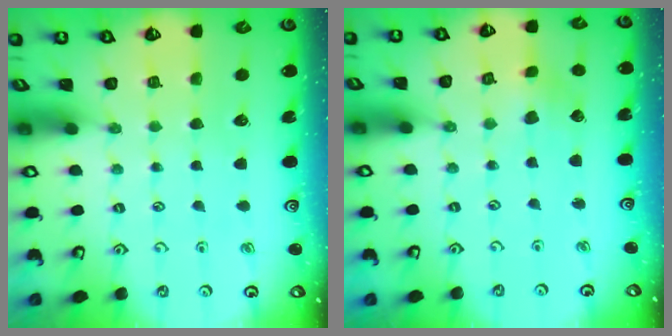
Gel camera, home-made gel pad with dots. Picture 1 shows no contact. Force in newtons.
{"total": 2.8, "press": 2.8, "slide": 0.4}